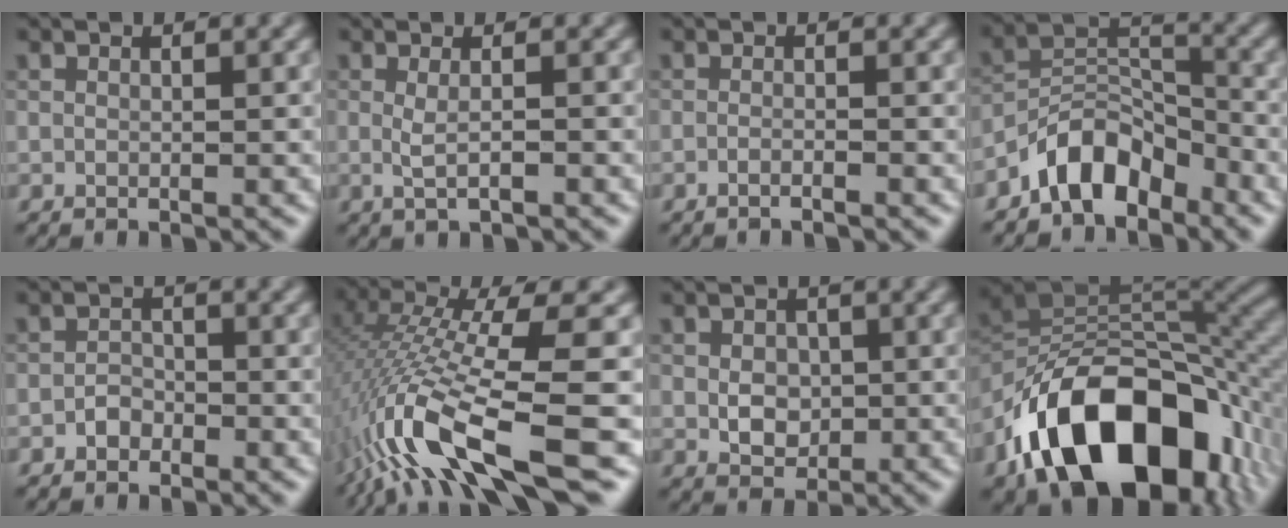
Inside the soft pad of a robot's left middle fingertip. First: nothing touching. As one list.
[{"total": 1.7, "force": [-0.1, 0.4, 1.6], "torque": [-0.029, -0.005, -0.003]}, {"total": 1.1, "force": [-0.6, 0.2, 0.8], "torque": [-0.009, -0.002, -0.015]}, {"total": 5.6, "force": [-4.1, 2.8, 2.7], "torque": [-0.033, 0.014, -0.085]}, {"total": 1.4, "force": [-0.8, 1.0, 0.5], "torque": [-0.007, 0.005, -0.016]}, {"total": 12.8, "force": [-4.4, 2.9, 11.6], "torque": [-0.232, -0.003, -0.070]}, {"total": 2.8, "force": [-0.1, 2.2, 1.8], "torque": [-0.030, -0.002, -0.004]}, {"total": 15.7, "force": [-7.2, 9.4, 10.3], "torque": [-0.165, 0.000, -0.124]}]